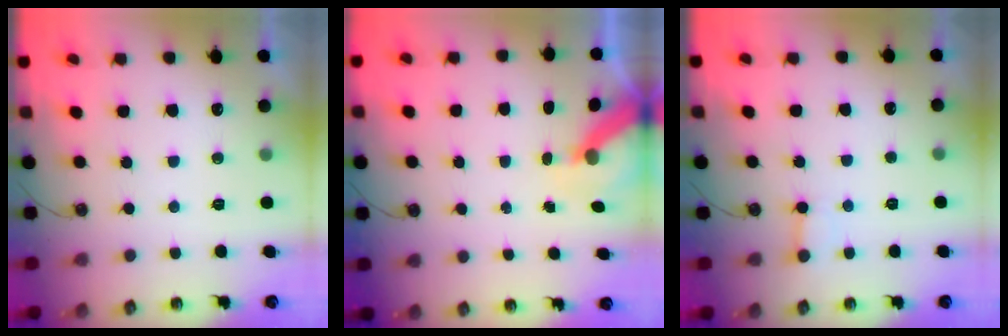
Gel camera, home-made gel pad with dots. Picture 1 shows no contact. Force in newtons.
{"total": 7.2, "press": 7.2, "slide": 0.9}
{"total": 2.6, "press": 2.6, "slide": 0.1}